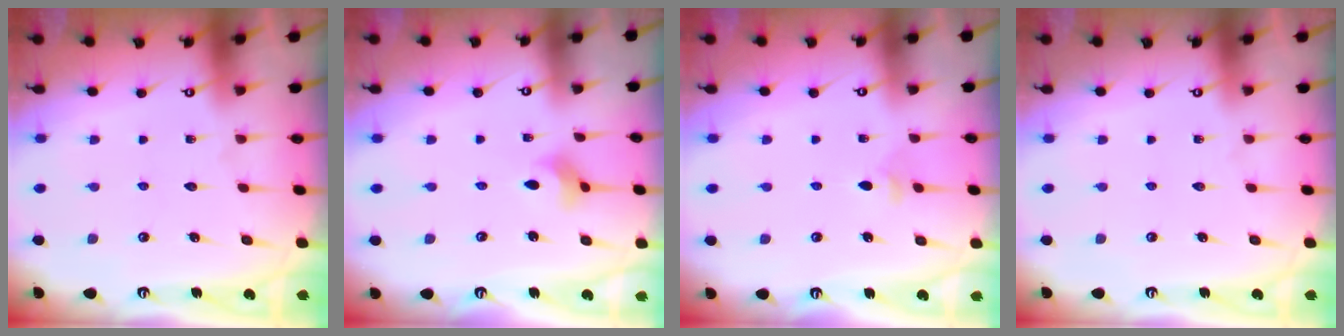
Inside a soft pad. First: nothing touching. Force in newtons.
{"total": 2.9, "press": 2.9, "slide": 0.4}
{"total": 4.4, "press": 4.3, "slide": 0.8}
{"total": 0.0}